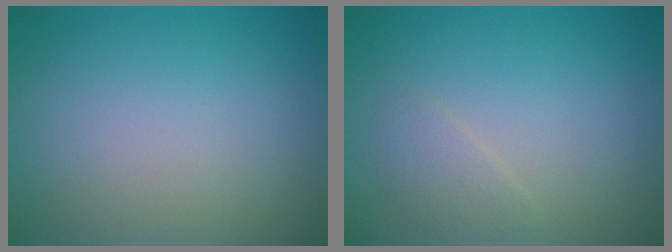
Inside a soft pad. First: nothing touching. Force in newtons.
{"total": 1.3, "press": 1.3, "slide": 0.1}